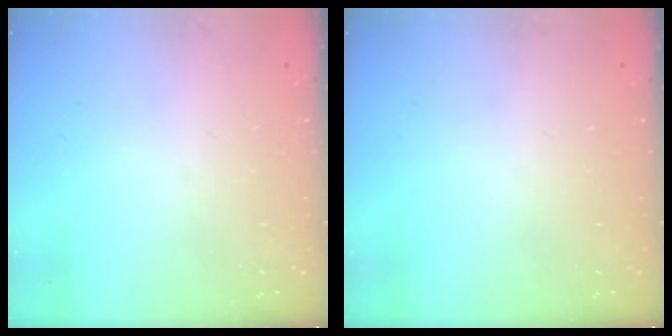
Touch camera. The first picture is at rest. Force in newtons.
{"total": 0.0}